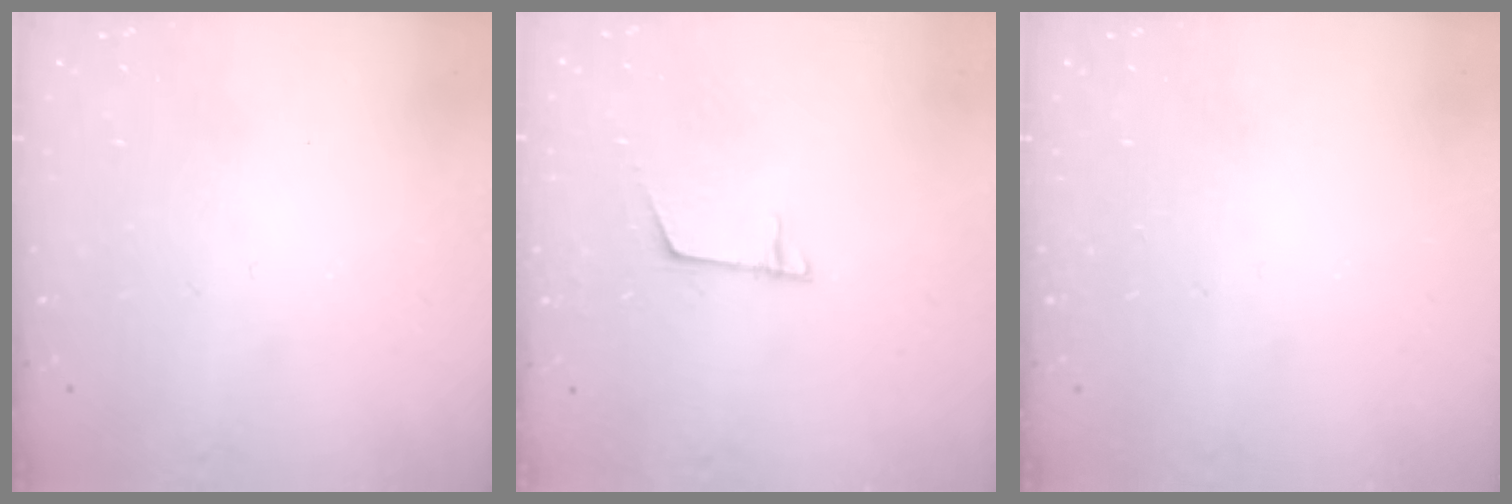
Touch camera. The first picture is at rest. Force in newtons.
{"total": 5.0, "press": 5.0, "slide": 0.4}
{"total": 0.0}